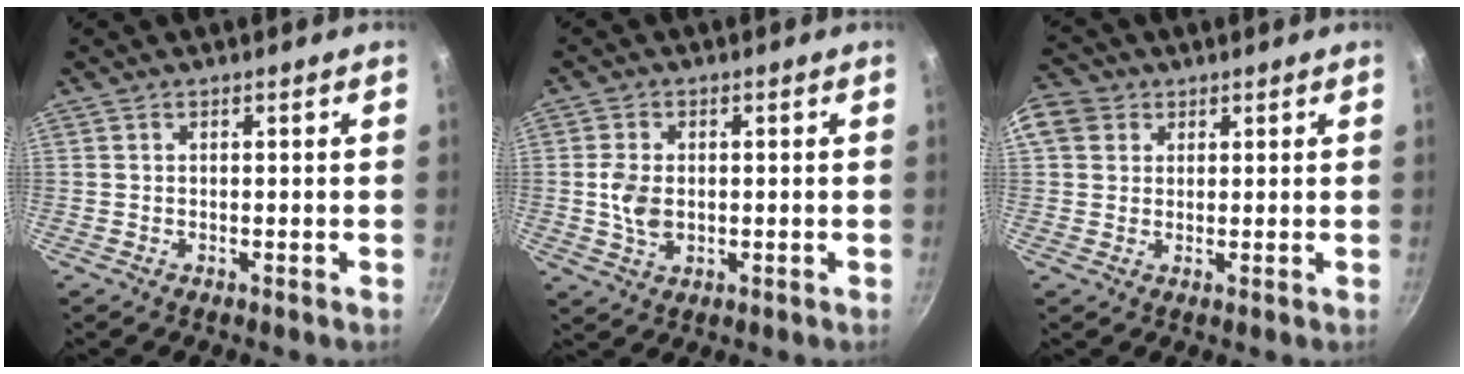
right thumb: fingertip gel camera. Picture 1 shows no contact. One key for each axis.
{"total": 7.4, "fx": 0.0, "fy": 5.3, "fz": 5.2, "tx": -0.093, "ty": 0.000, "tz": 0.001}
{"total": 7.7, "fx": 2.6, "fy": 6.6, "fz": 3.2, "tx": -0.052, "ty": 0.010, "tz": 0.036}